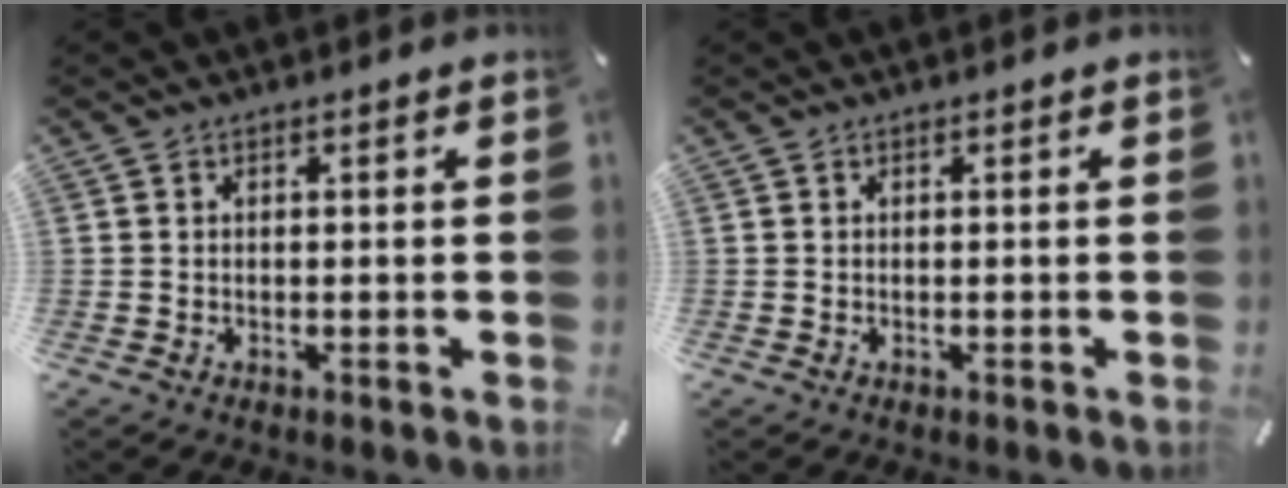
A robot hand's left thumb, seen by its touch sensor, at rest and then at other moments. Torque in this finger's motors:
{"motor_torque": [0.00, 0.00, 0.00, 0.00, 0.00]}